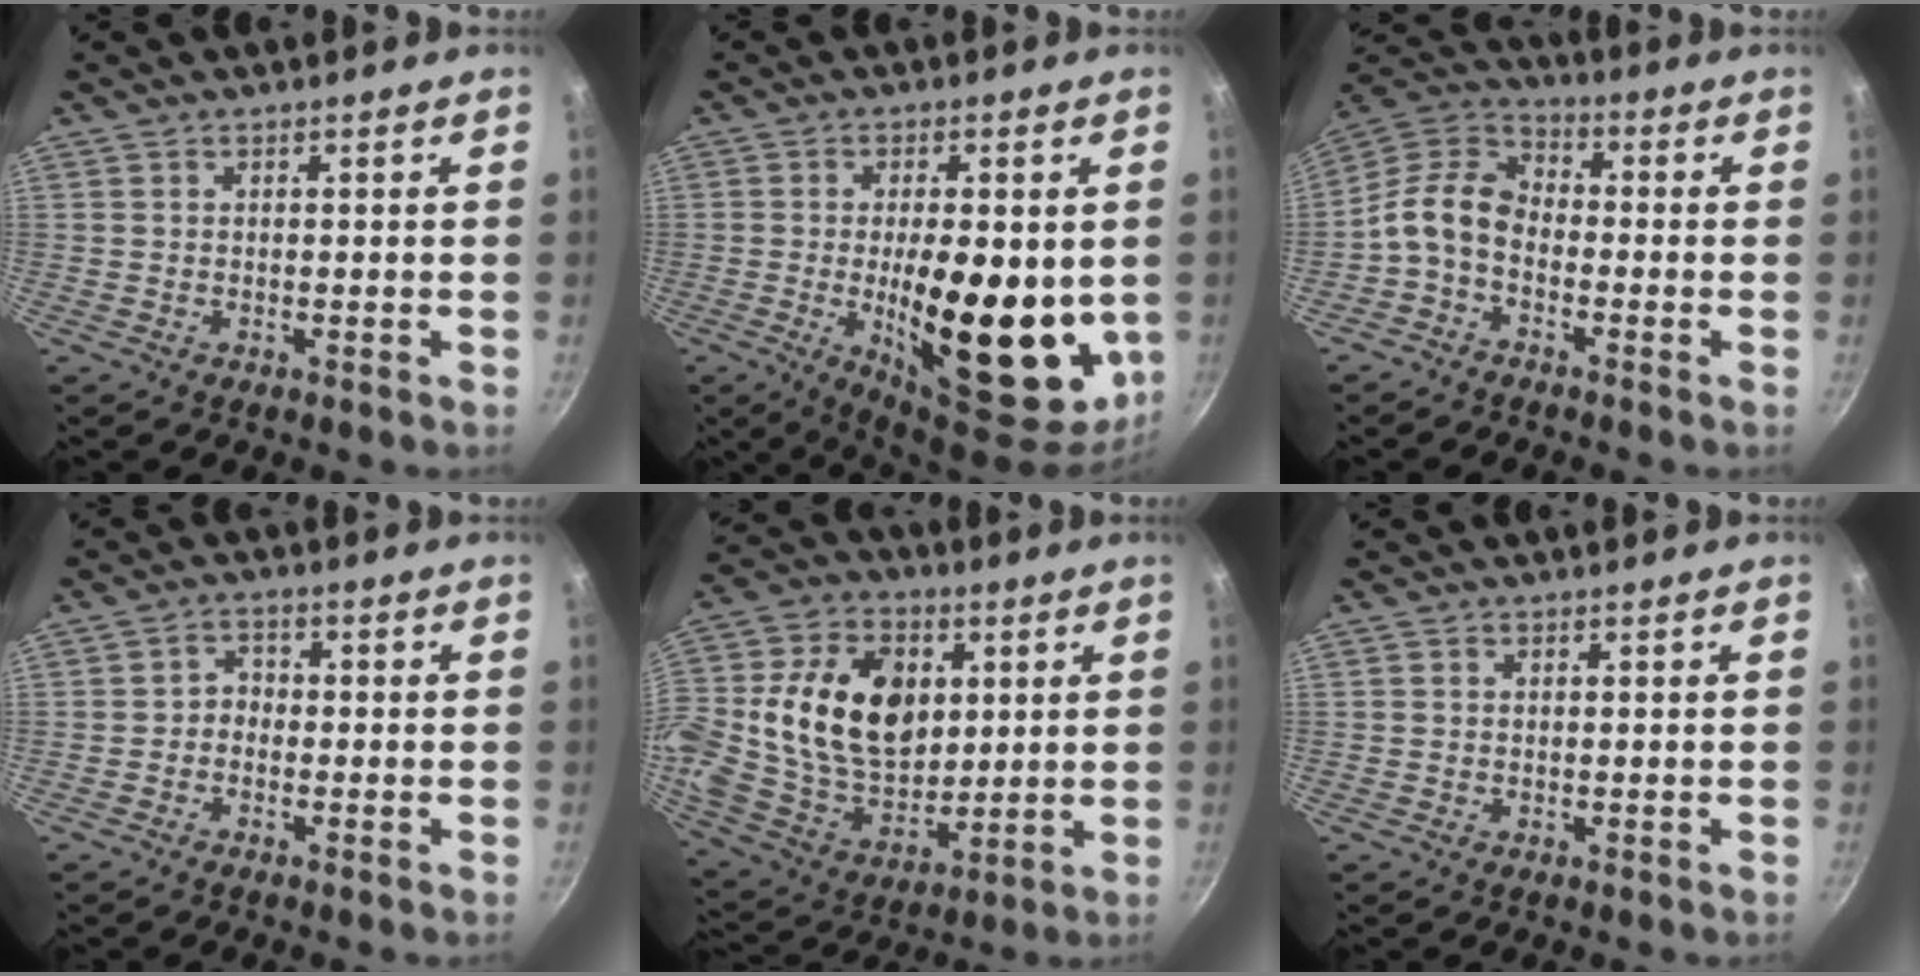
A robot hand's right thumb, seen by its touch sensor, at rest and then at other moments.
{"total": 20.0, "force": [-1.6, 8.1, 18.2], "torque": [-0.257, -0.019, -0.015]}
{"total": 9.3, "force": [-2.9, 6.2, 6.3], "torque": [-0.115, 0.049, -0.077]}
{"total": 2.5, "force": [-1.0, 2.0, 1.1], "torque": [-0.007, 0.017, -0.026]}
{"total": 23.2, "force": [4.1, 16.4, 16.0], "torque": [-0.274, -0.003, 0.074]}
{"total": 0.5, "force": [0.0, 0.5, 0.2], "torque": [-0.001, 0.003, 0.000]}